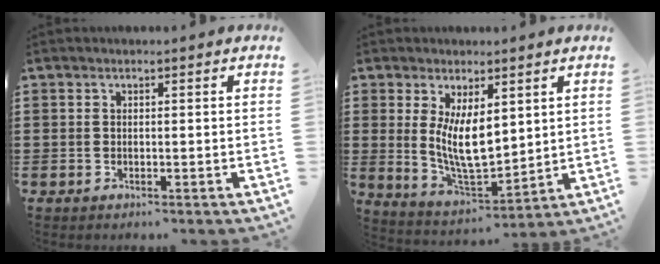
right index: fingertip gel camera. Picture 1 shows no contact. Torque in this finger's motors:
{"motor_torque": [2.14, 0.00, 0.99, 0.21]}